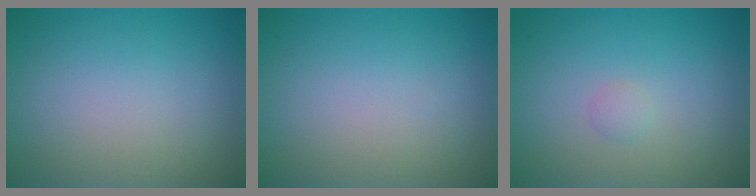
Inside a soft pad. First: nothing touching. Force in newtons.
{"total": 0.0}
{"total": 0.7, "press": 0.7, "slide": 0.0}